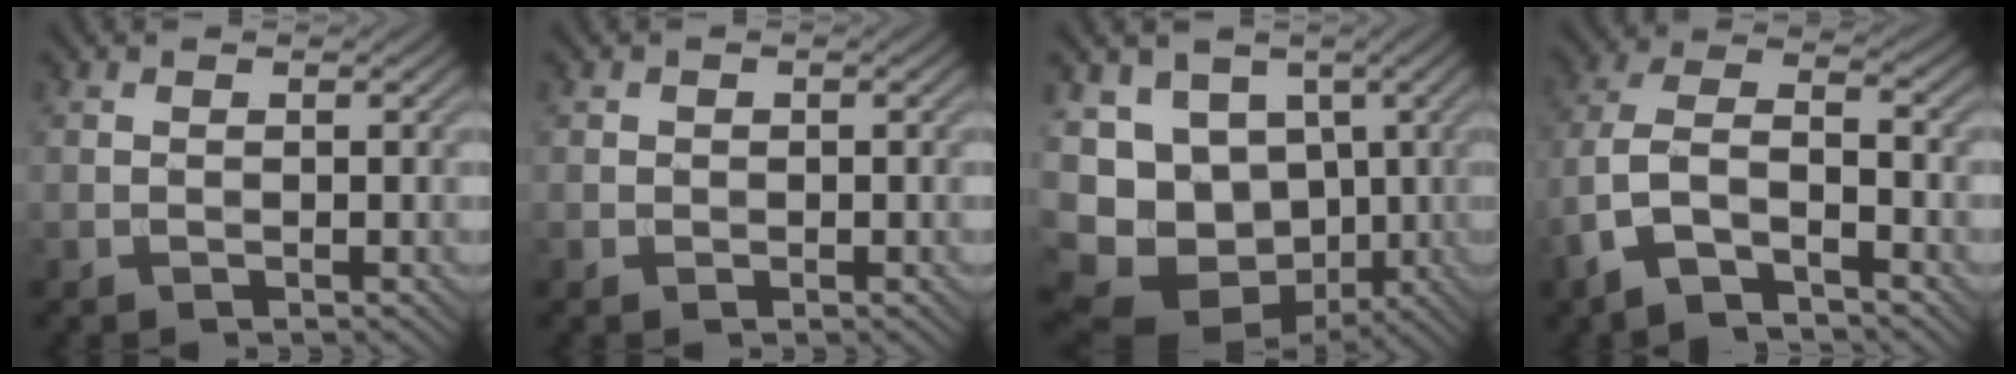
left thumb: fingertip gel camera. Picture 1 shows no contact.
{"total": 0.7, "force": [0.0, 0.7, 0.2], "torque": [0.001, -0.003, -0.004]}
{"total": 12.9, "force": [-1.7, 10.9, 6.6], "torque": [-0.158, -0.026, -0.023]}
{"total": 8.1, "force": [-4.3, 3.3, 6.0], "torque": [-0.132, 0.007, -0.096]}